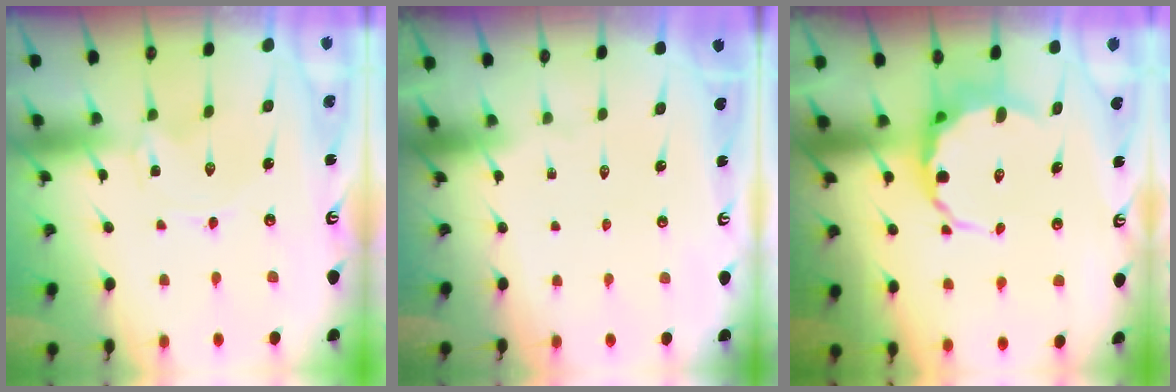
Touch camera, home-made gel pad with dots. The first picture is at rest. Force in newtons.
{"total": 0.0}
{"total": 7.5, "press": 7.0, "slide": 2.6}